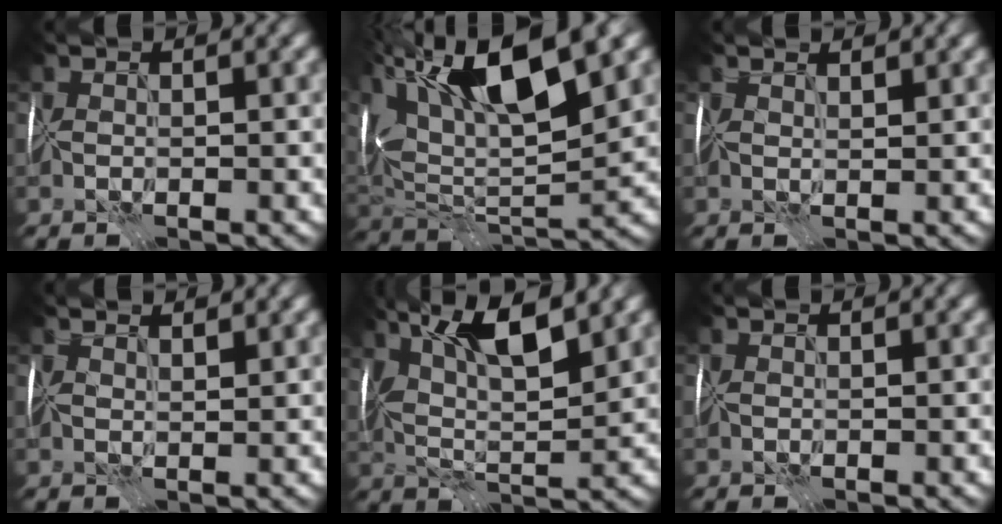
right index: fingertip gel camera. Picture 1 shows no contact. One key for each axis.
{"total": 15.3, "fx": 6.6, "fy": 6.1, "fz": 12.4, "tx": -0.236, "ty": 0.017, "tz": 0.115}
{"total": 1.7, "fx": 1.3, "fy": 0.4, "fz": 1.0, "tx": -0.017, "ty": 0.002, "tz": 0.018}
{"total": 2.0, "fx": 1.5, "fy": 0.6, "fz": 1.2, "tx": -0.020, "ty": 0.006, "tz": 0.018}
{"total": 9.1, "fx": 4.2, "fy": 2.9, "fz": 7.5, "tx": -0.138, "ty": 0.009, "tz": 0.073}
{"total": 0.0}